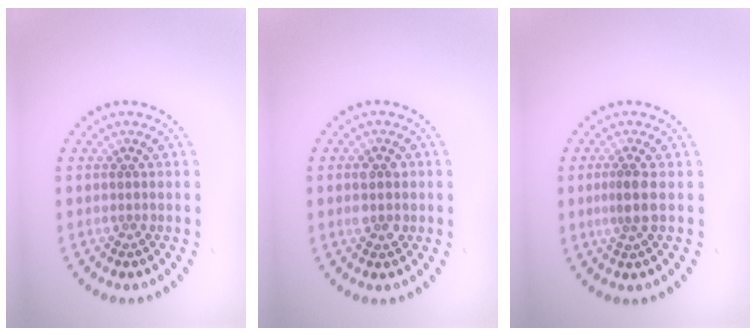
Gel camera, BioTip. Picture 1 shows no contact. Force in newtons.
{"total": 2.4, "press": 2.4, "slide": 0.2}
{"total": 2.1, "press": 1.7, "slide": 1.3}